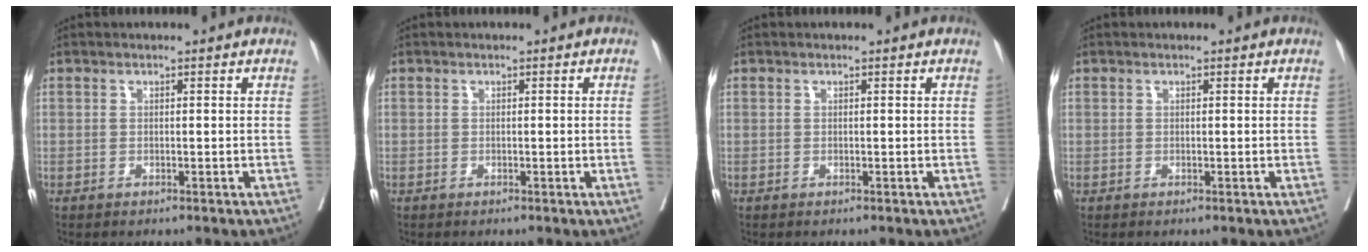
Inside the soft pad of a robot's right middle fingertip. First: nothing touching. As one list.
[{"total": 1.0, "force": [-0.1, -0.4, 0.9], "torque": [-0.013, -0.001, -0.001]}, {"total": 0.0}, {"total": 0.0}]